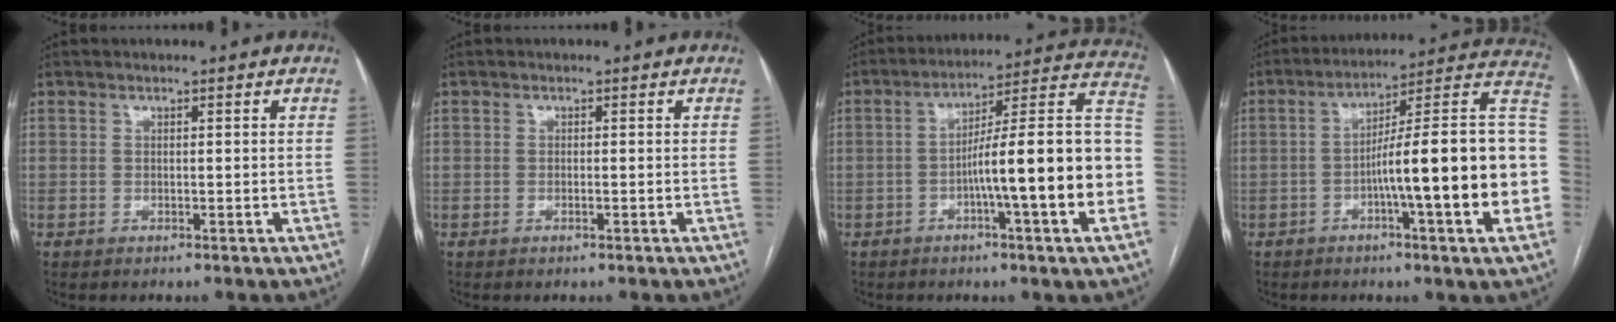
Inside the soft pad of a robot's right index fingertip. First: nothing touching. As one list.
[{"total": 0.6, "force": [-0.3, 0.0, 0.5], "torque": [-0.013, -0.001, -0.004]}, {"total": 20.1, "force": [-3.7, 0.6, 19.7], "torque": [-0.215, 0.034, -0.050]}, {"total": 22.8, "force": [-3.5, 1.0, 22.5], "torque": [-0.229, 0.028, -0.050]}]